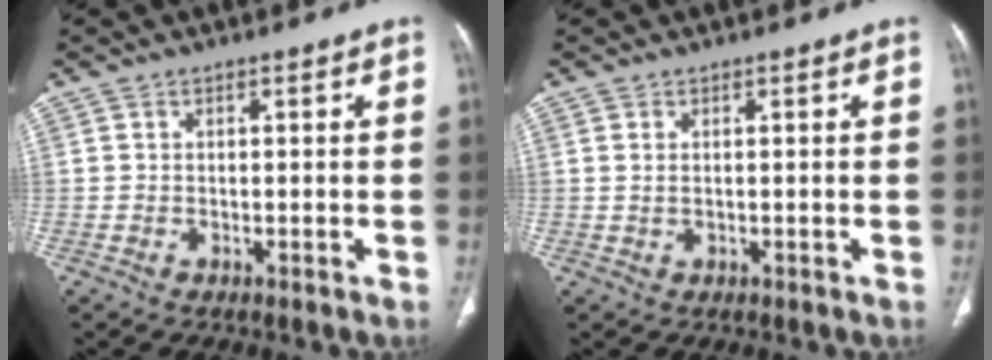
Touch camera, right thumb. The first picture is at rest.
{"total": 0.7, "force": [0.4, 0.2, 0.6], "torque": [-0.016, 0.001, 0.010]}